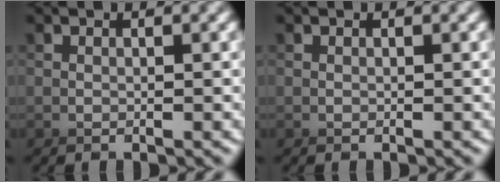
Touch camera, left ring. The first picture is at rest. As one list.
[{"total": 0.0}]